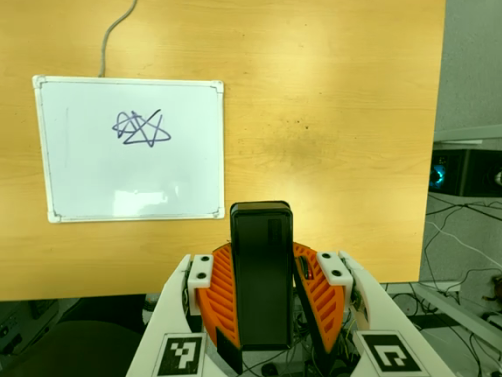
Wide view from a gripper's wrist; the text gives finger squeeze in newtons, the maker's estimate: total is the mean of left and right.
{"total": 5.4, "left": 4.7, "right": 6.1}